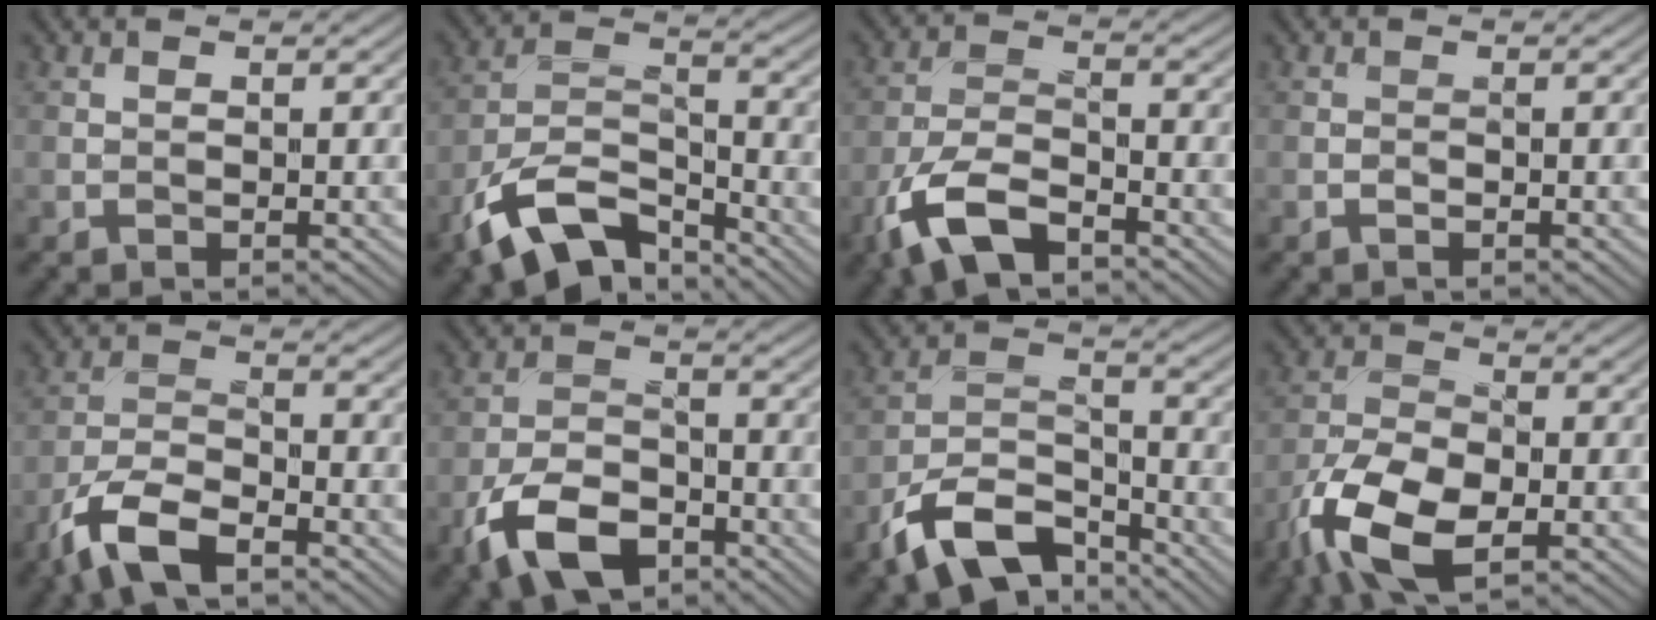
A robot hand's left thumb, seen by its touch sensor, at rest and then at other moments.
{"total": 11.8, "force": [-7.7, 5.1, 7.2], "torque": [-0.141, -0.007, -0.159]}
{"total": 9.2, "force": [-5.7, 3.8, 6.2], "torque": [-0.131, -0.008, -0.125]}
{"total": 0.0}
{"total": 8.3, "force": [-5.6, 3.1, 5.4], "torque": [-0.112, -0.007, -0.122]}
{"total": 9.2, "force": [-5.5, 4.7, 5.7], "torque": [-0.122, -0.010, -0.114]}
{"total": 10.6, "force": [-7.0, 4.8, 6.3], "torque": [-0.120, -0.004, -0.143]}
{"total": 10.4, "force": [-5.2, 4.9, 7.6], "torque": [-0.171, -0.018, -0.110]}